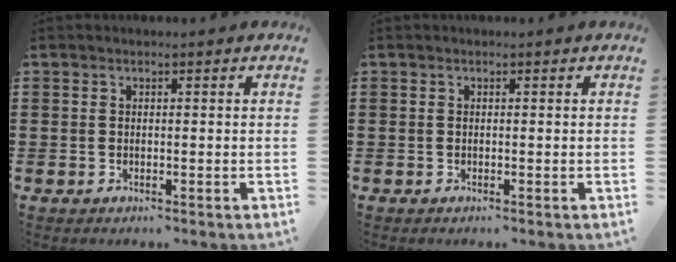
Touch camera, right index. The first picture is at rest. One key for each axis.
{"total": 0.0}